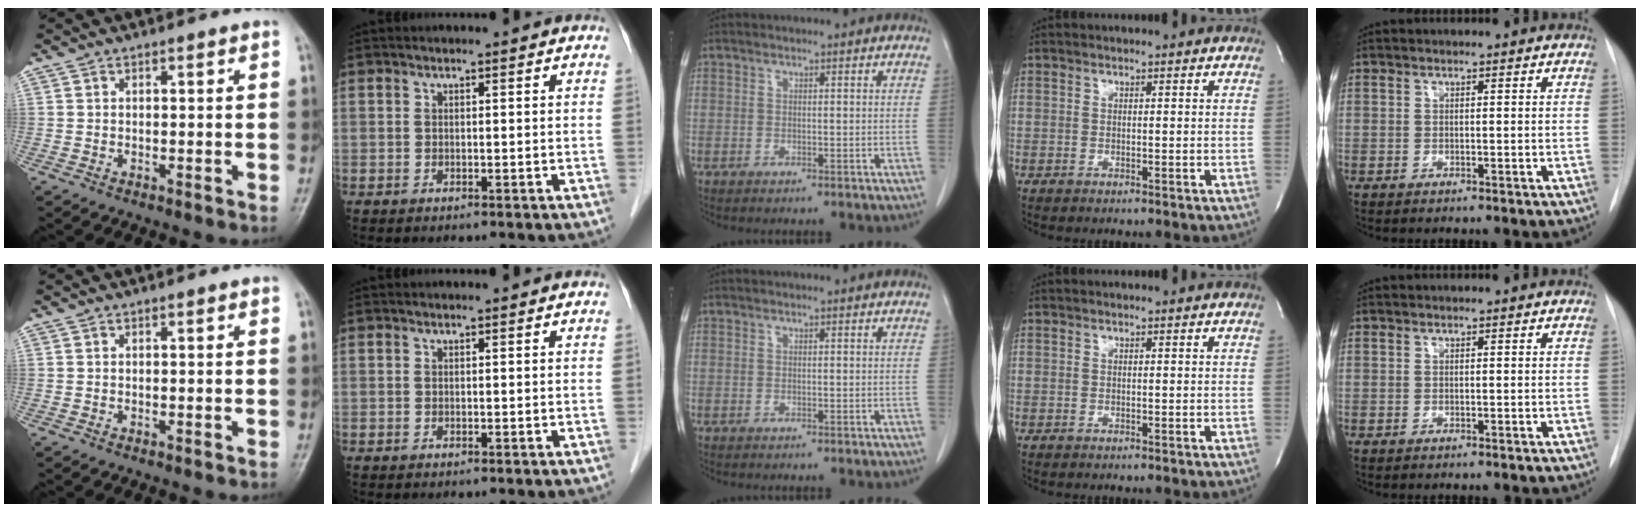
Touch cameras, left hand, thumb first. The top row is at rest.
{}